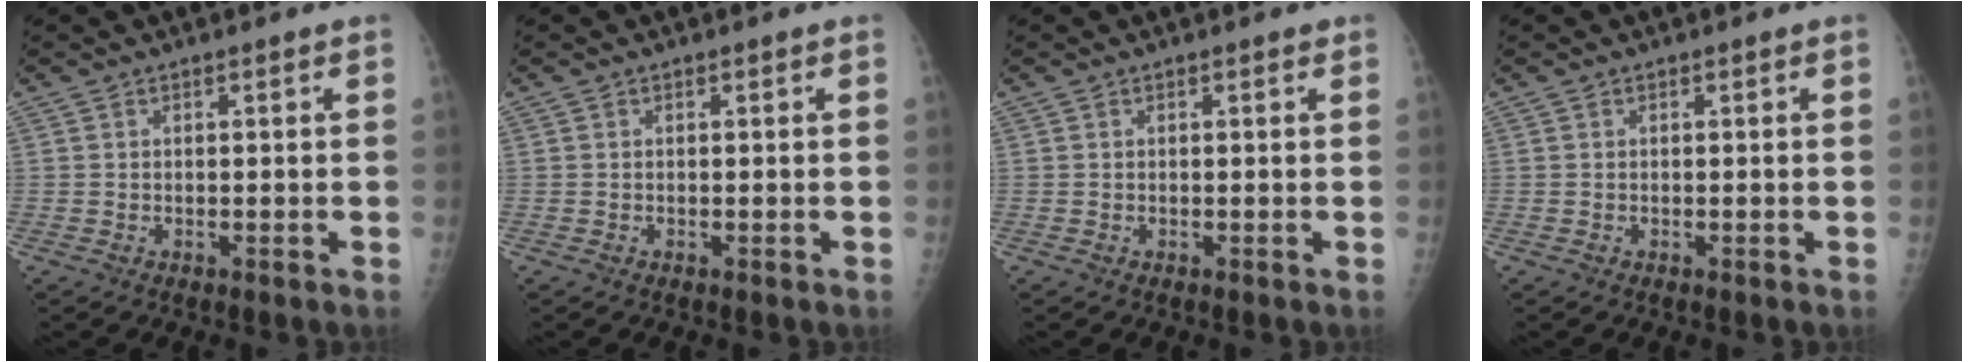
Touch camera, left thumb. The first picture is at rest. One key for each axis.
{"total": 0.0}
{"total": 0.0}
{"total": 0.0}